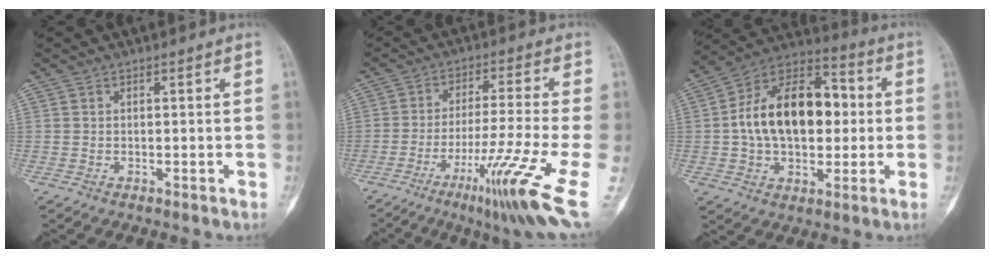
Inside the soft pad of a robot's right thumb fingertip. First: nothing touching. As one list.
[{"total": 15.7, "force": [-6.5, 0.4, 14.3], "torque": [-0.250, 0.000, -0.108]}, {"total": 20.5, "force": [1.1, 12.5, 16.2], "torque": [-0.241, 0.031, 0.013]}]